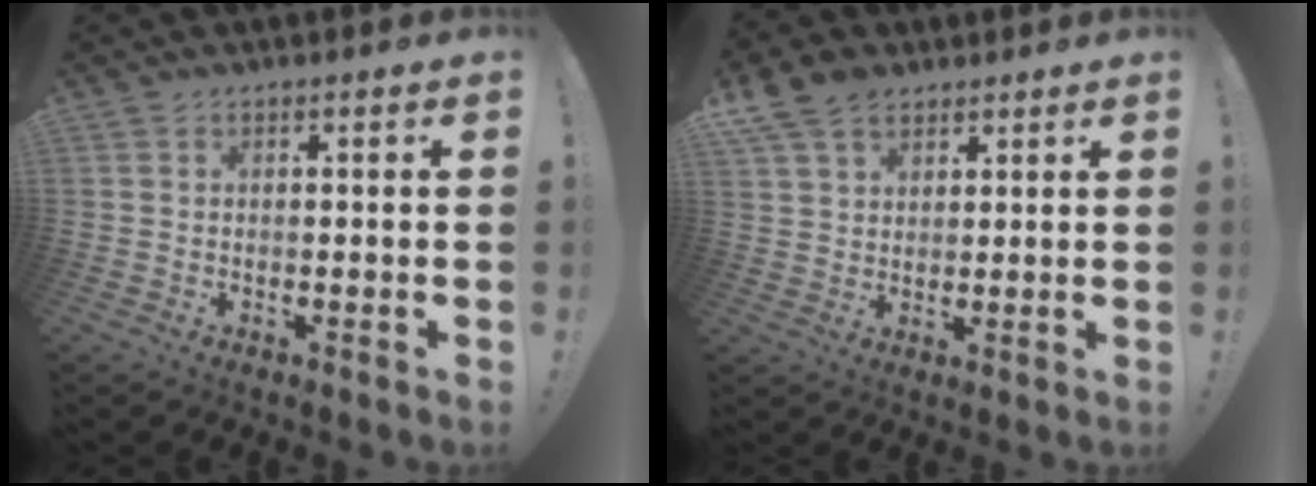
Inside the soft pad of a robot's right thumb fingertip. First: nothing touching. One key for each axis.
{"total": 8.9, "fx": 5.9, "fy": 5.7, "fz": 3.4, "tx": -0.059, "ty": -0.024, "tz": 0.117}